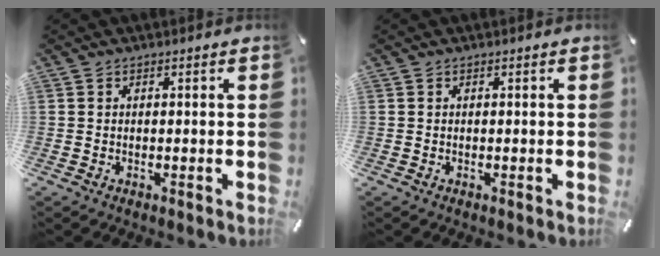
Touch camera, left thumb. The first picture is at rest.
{"total": 0.0}